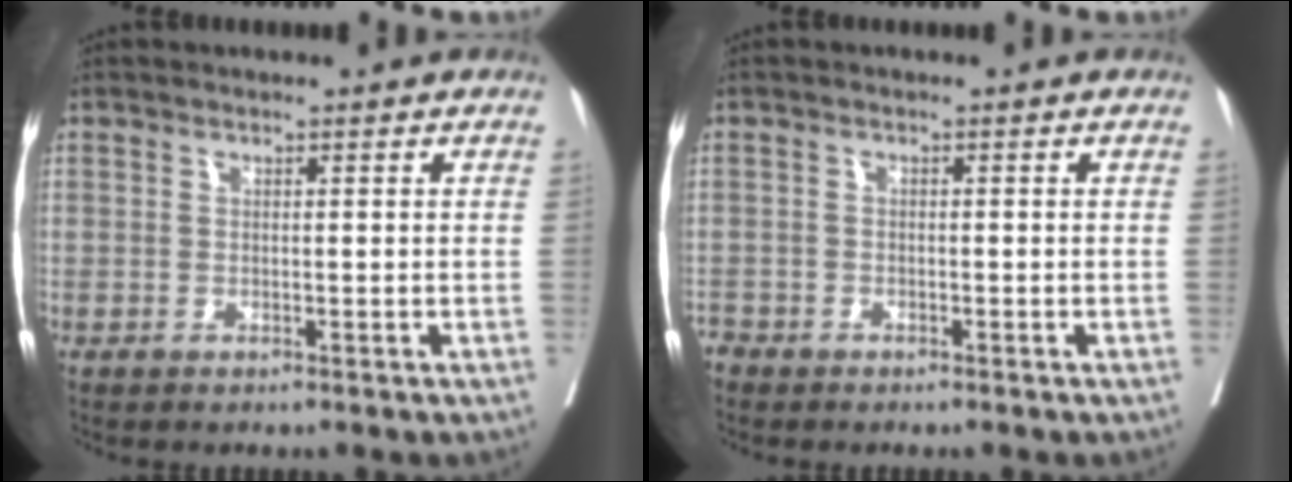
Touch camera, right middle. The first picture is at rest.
{"total": 1.5, "force": [-1.4, 0.6, -0.2], "torque": [0.004, 0.000, -0.027]}